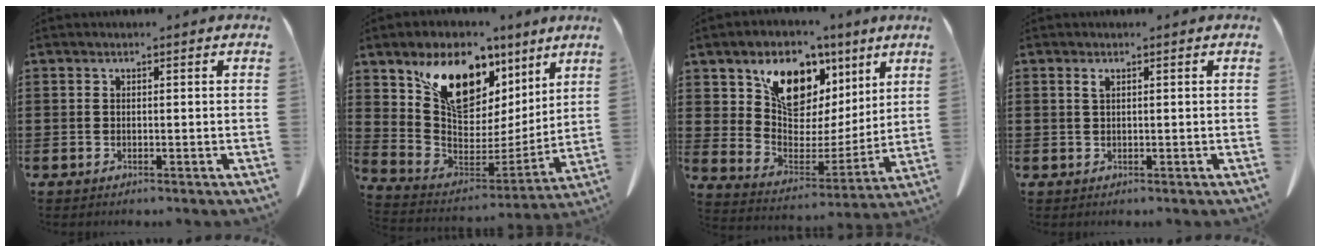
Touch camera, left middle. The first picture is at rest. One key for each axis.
{"total": 13.5, "fx": 9.3, "fy": 7.4, "fz": 6.4, "tx": -0.150, "ty": -0.044, "tz": 0.174}
{"total": 11.1, "fx": 7.0, "fy": 7.1, "fz": 4.8, "tx": -0.117, "ty": -0.035, "tz": 0.130}
{"total": 0.9, "fx": 0.5, "fy": 0.3, "fz": 0.7, "tx": -0.016, "ty": 0.001, "tz": 0.010}